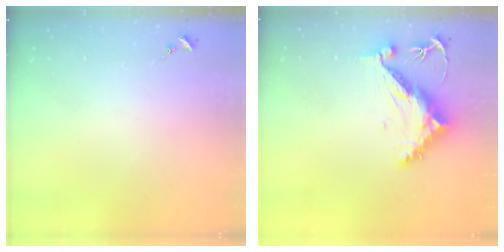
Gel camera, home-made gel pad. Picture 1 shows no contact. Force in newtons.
{"total": 11.4, "press": 11.4, "slide": 0.8}